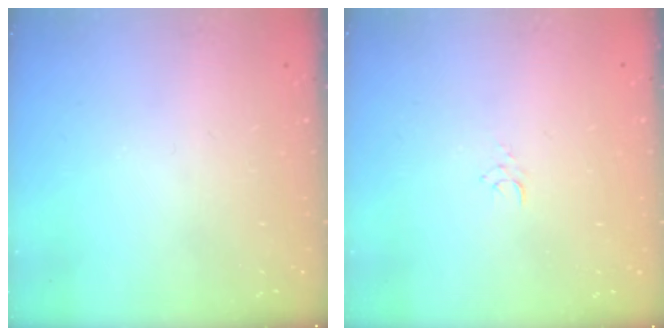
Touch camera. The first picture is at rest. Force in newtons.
{"total": 3.3, "press": 3.3, "slide": 0.4}